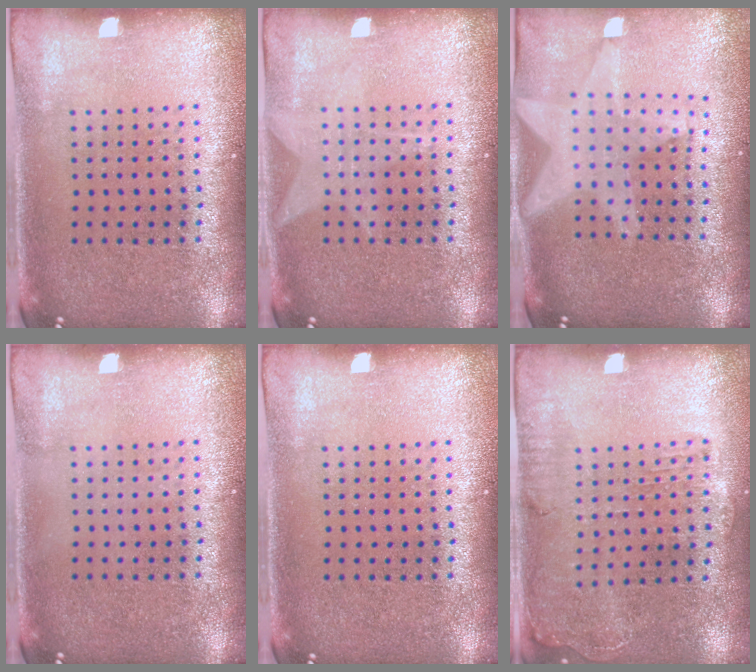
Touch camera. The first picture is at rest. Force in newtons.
{"total": 1.3, "press": 1.3, "slide": 0.1}
{"total": 2.2, "press": 1.8, "slide": 1.3}
{"total": 0.0}
{"total": 0.0}
{"total": 1.6, "press": 1.5, "slide": 0.5}